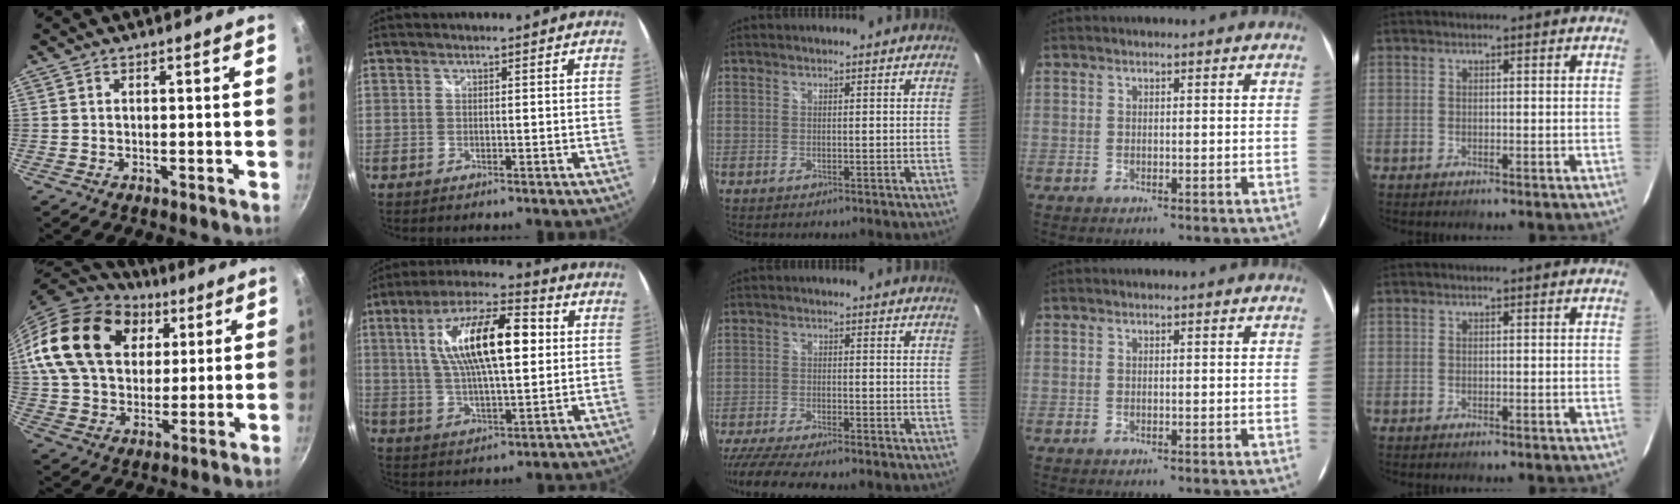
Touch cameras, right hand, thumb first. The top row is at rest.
{"thumb": {"total": 24.3, "force": [8.6, 17.6, 14.4], "torque": [-0.244, 0.002, 0.152]}, "index": {"total": 17.3, "force": [3.6, 5.9, 15.9], "torque": [-0.285, 0.023, 0.062]}, "middle": {"total": 10.5, "force": [-9.1, 0.8, 5.0], "torque": [-0.122, -0.034, -0.153]}}